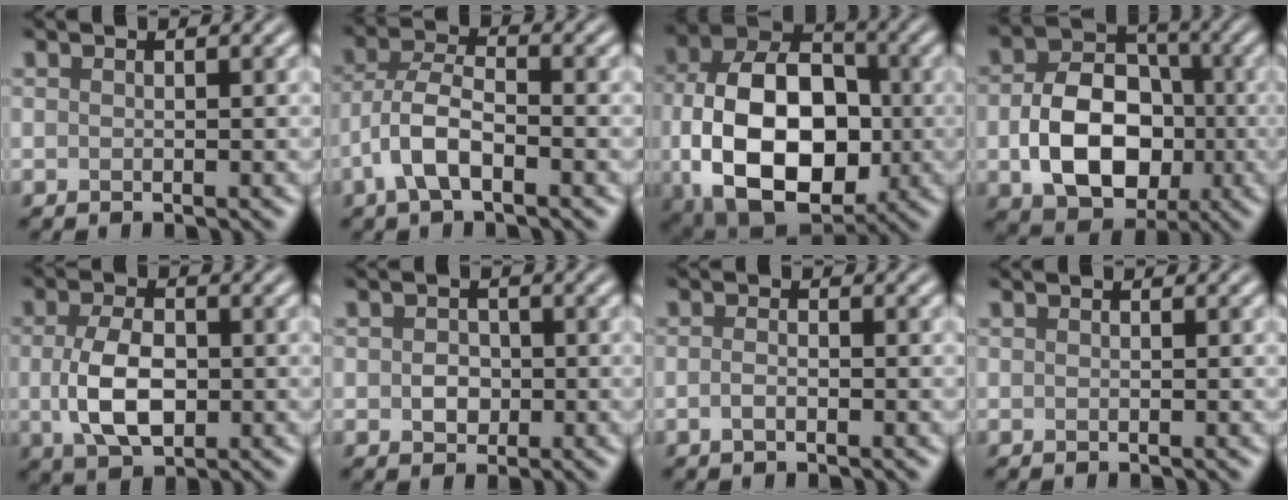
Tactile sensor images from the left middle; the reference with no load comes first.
{"total": 4.6, "force": [-1.9, 2.0, 3.7], "torque": [-0.073, 0.009, -0.045]}
{"total": 14.7, "force": [-1.5, 9.8, 10.8], "torque": [-0.191, -0.015, -0.022]}
{"total": 9.0, "force": [-1.6, 6.5, 6.0], "torque": [-0.110, -0.002, -0.024]}
{"total": 5.4, "force": [-0.3, 3.3, 4.3], "torque": [-0.093, -0.005, -0.004]}
{"total": 1.9, "force": [-0.1, 1.6, 0.9], "torque": [-0.013, 0.000, -0.006]}
{"total": 1.0, "force": [-0.4, 0.5, 0.9], "torque": [-0.019, 0.002, -0.011]}
{"total": 0.0}